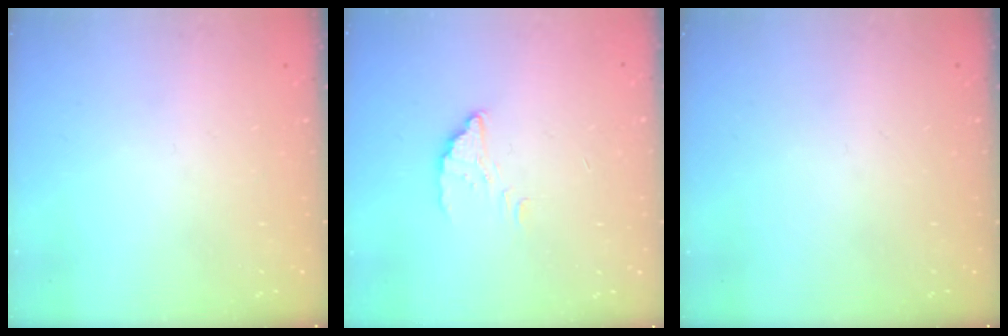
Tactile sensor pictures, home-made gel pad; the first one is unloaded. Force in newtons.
{"total": 2.2, "press": 2.2, "slide": 0.2}
{"total": 0.0}